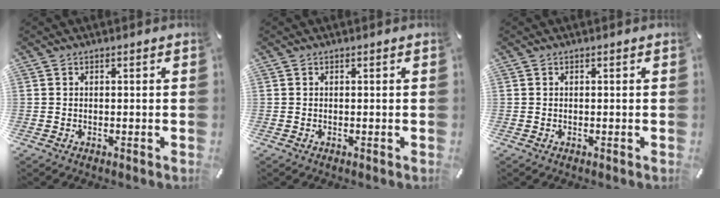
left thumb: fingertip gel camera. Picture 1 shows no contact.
{"total": 0.0}
{"total": 0.0}